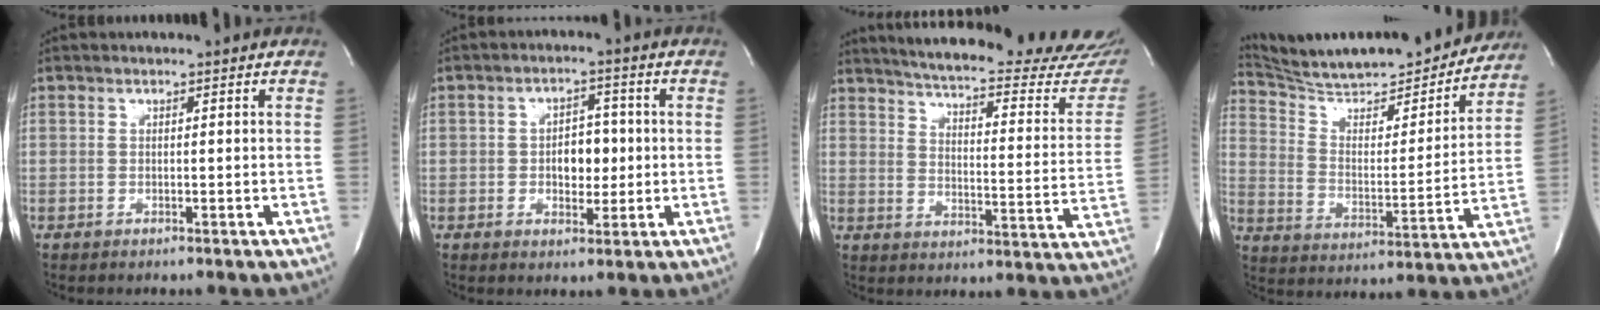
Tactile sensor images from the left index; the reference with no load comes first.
{"total": 4.9, "force": [-0.3, 3.0, 3.8], "torque": [-0.054, 0.009, -0.002]}
{"total": 29.8, "force": [26.9, 4.2, 12.1], "torque": [-0.189, -0.106, 0.318]}
{"total": 24.0, "force": [22.1, 3.1, 9.0], "torque": [-0.146, -0.026, 0.317]}